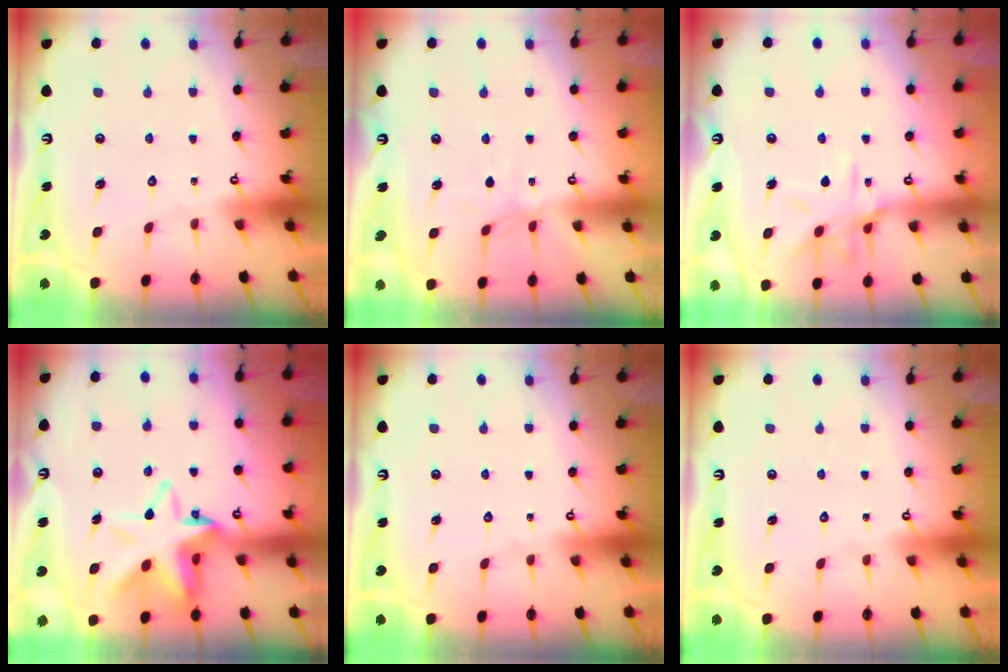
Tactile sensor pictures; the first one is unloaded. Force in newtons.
{"total": 1.7, "press": 1.6, "slide": 0.4}
{"total": 11.5, "press": 11.4, "slide": 0.9}
{"total": 11.9, "press": 11.7, "slide": 1.9}
{"total": 0.0}
{"total": 0.0}